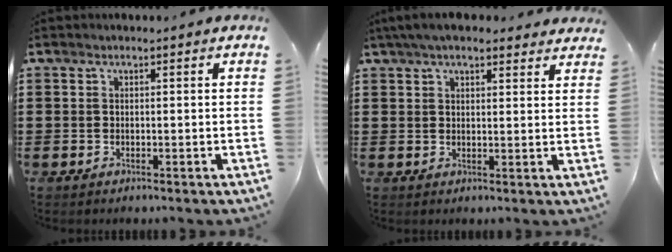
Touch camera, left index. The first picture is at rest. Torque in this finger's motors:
{"motor_torque": [2.14, 0.00, 1.05, 0.21]}